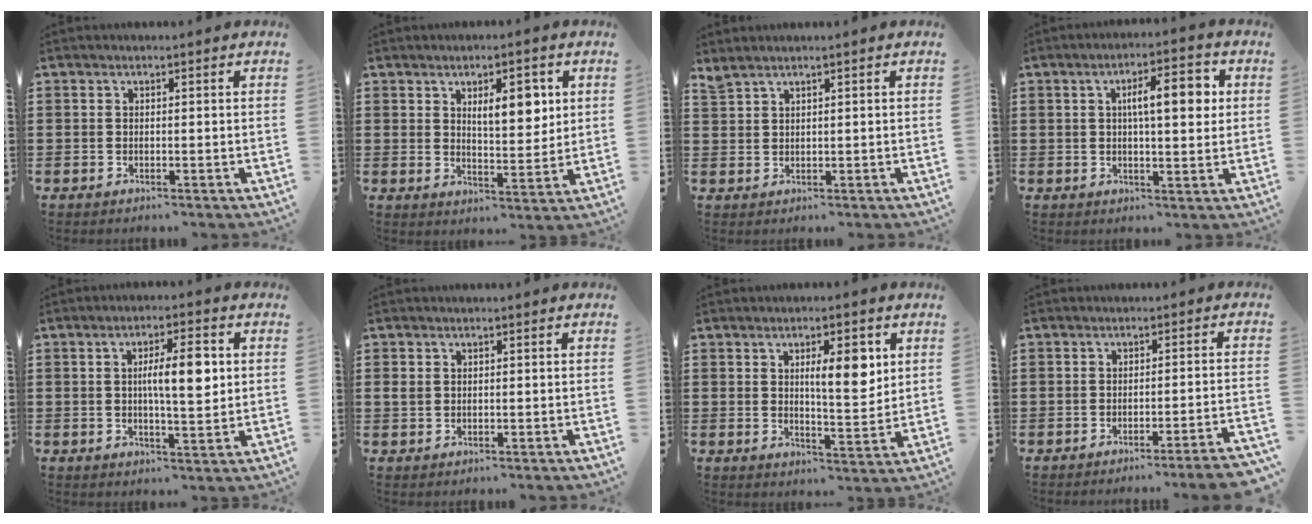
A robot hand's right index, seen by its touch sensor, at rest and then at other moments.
{"total": 6.3, "force": [2.3, 2.7, 5.2], "torque": [-0.078, -0.003, 0.031]}
{"total": 1.6, "force": [1.4, 0.3, 0.6], "torque": [-0.015, 0.000, 0.027]}
{"total": 7.0, "force": [1.5, 2.1, 6.5], "torque": [-0.104, 0.001, 0.017]}
{"total": 7.4, "force": [1.0, 1.9, 7.0], "torque": [-0.117, 0.001, 0.011]}
{"total": 1.1, "force": [0.2, 1.0, 0.4], "torque": [-0.011, 0.006, 0.004]}
{"total": 7.2, "force": [2.3, 2.3, 6.4], "torque": [-0.097, -0.006, 0.030]}
{"total": 3.4, "force": [-2.8, -0.6, 1.8], "torque": [-0.028, -0.013, -0.055]}